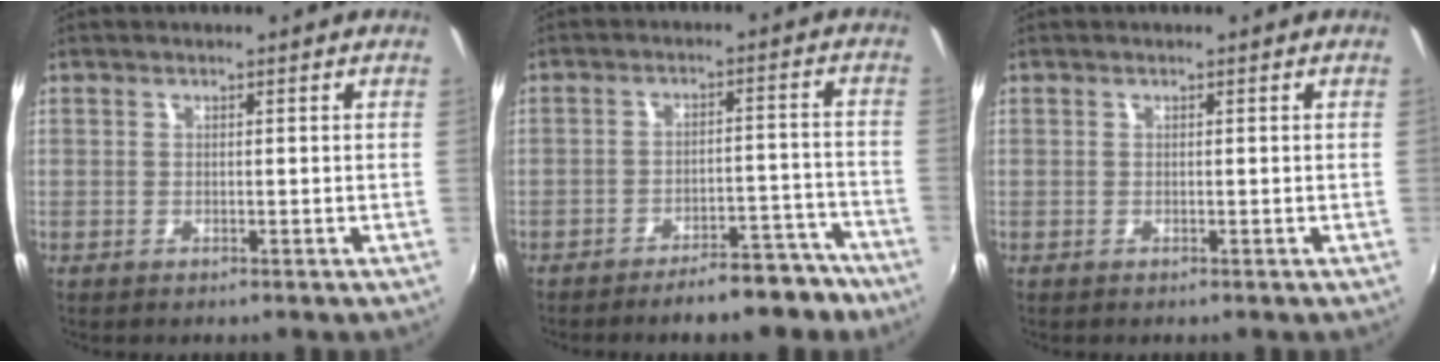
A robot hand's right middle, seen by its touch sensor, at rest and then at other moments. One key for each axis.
{"total": 10.2, "fx": -8.6, "fy": 3.2, "fz": 4.5, "tx": -0.065, "ty": 0.026, "tz": -0.098}
{"total": 0.0}